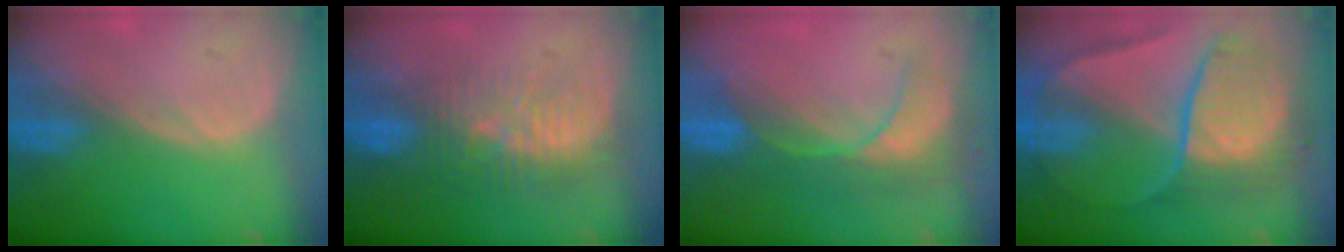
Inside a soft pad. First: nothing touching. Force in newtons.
{"total": 9.2, "press": 8.6, "slide": 3.2}
{"total": 8.6, "press": 7.6, "slide": 4.0}
{"total": 10.4, "press": 10.3, "slide": 1.1}